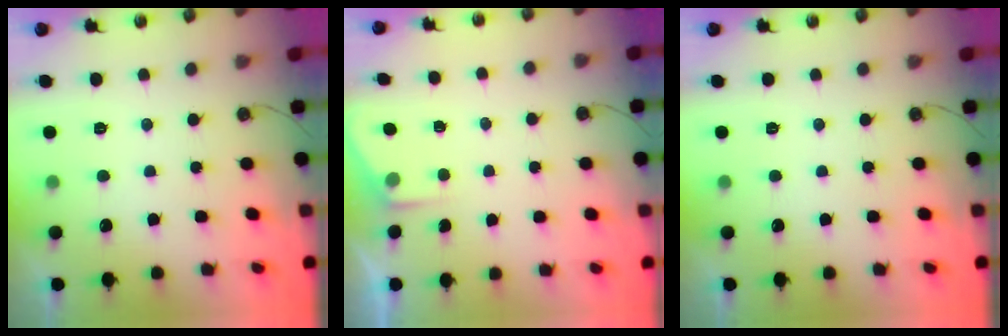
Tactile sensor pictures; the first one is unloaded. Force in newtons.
{"total": 2.4, "press": 2.4, "slide": 0.4}
{"total": 0.0}